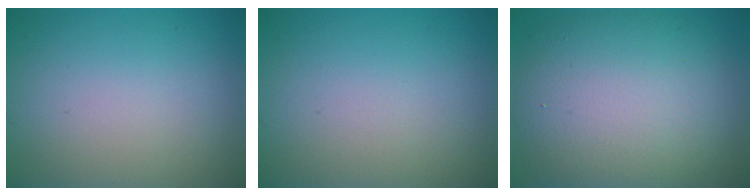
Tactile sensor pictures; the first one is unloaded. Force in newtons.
{"total": 0.0}
{"total": 11.3, "press": 11.3, "slide": 0.7}